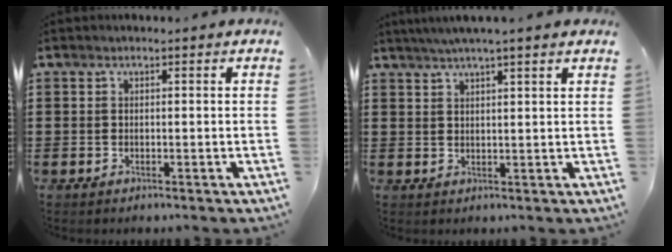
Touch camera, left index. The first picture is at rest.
{"total": 3.2, "force": [2.7, -0.5, 1.7], "torque": [-0.038, -0.002, 0.047]}